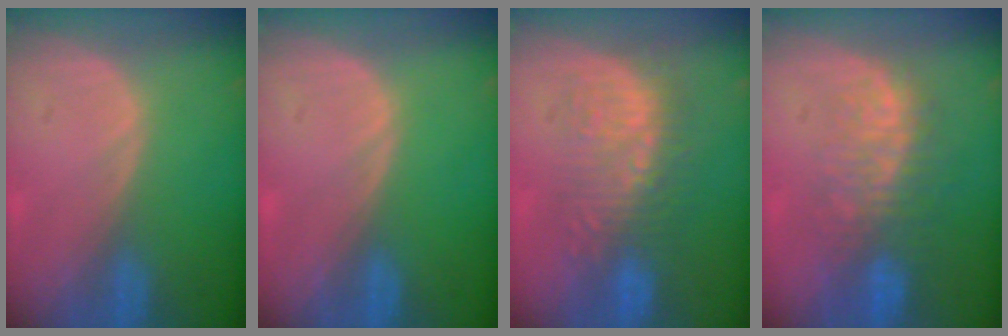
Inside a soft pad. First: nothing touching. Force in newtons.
{"total": 0.0}
{"total": 8.8, "press": 8.5, "slide": 2.2}
{"total": 8.7, "press": 7.8, "slide": 3.8}